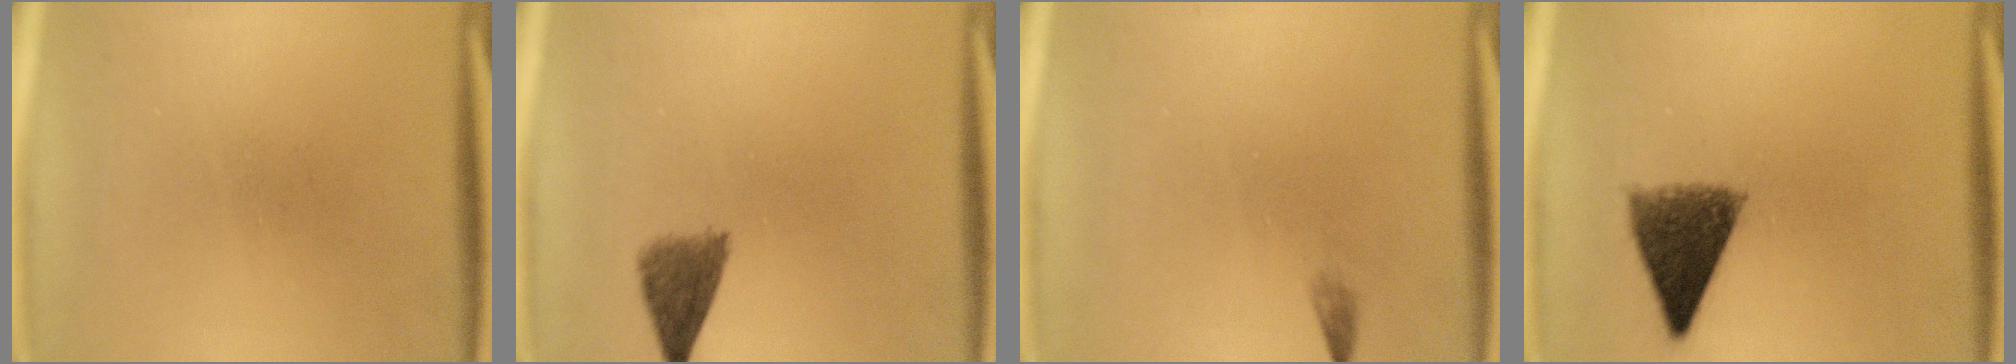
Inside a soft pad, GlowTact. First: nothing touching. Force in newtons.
{"total": 4.0}
{"total": 0.7}
{"total": 8.4}